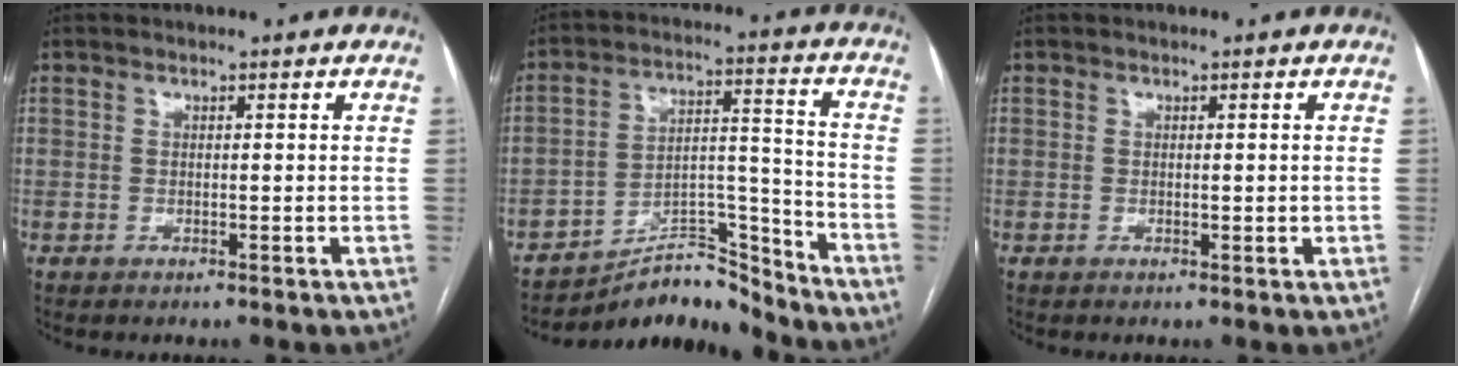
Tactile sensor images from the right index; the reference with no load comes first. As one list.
[{"total": 10.1, "force": [-9.9, 1.8, 1.2], "torque": [-0.010, 0.056, -0.171]}, {"total": 0.9, "force": [0.0, 0.3, 0.9], "torque": [-0.015, -0.003, 0.003]}]